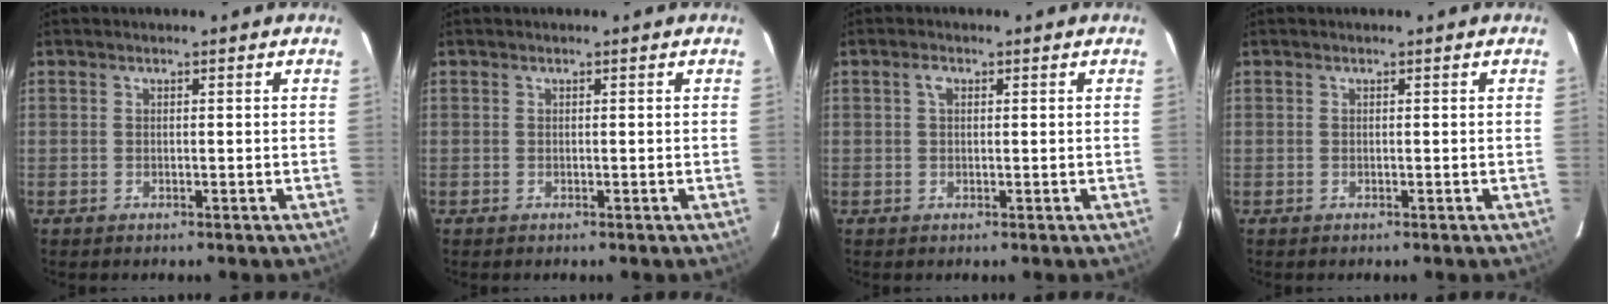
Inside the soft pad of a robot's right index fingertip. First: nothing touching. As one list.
[{"total": 0.0}, {"total": 1.5, "force": [0.5, 0.9, 1.0], "torque": [-0.020, 0.007, 0.006]}, {"total": 0.0}]